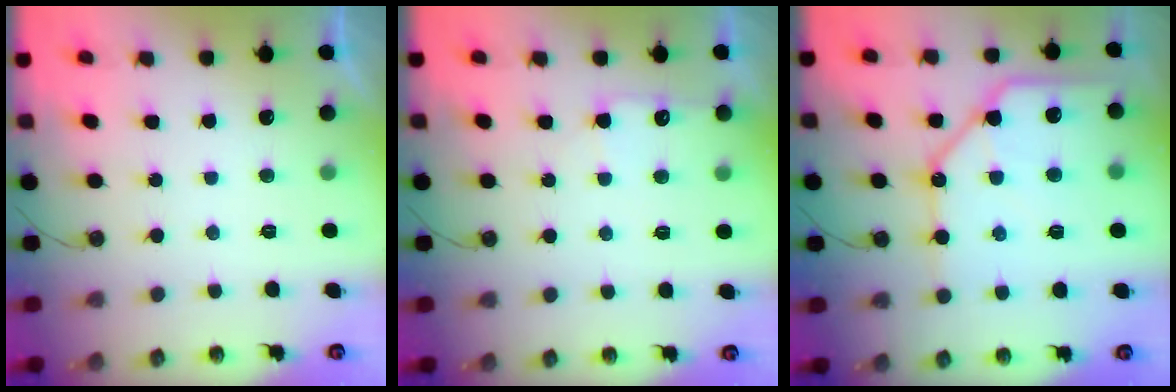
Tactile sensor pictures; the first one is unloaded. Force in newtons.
{"total": 7.3, "press": 7.3, "slide": 0.7}
{"total": 14.2, "press": 14.1, "slide": 1.9}